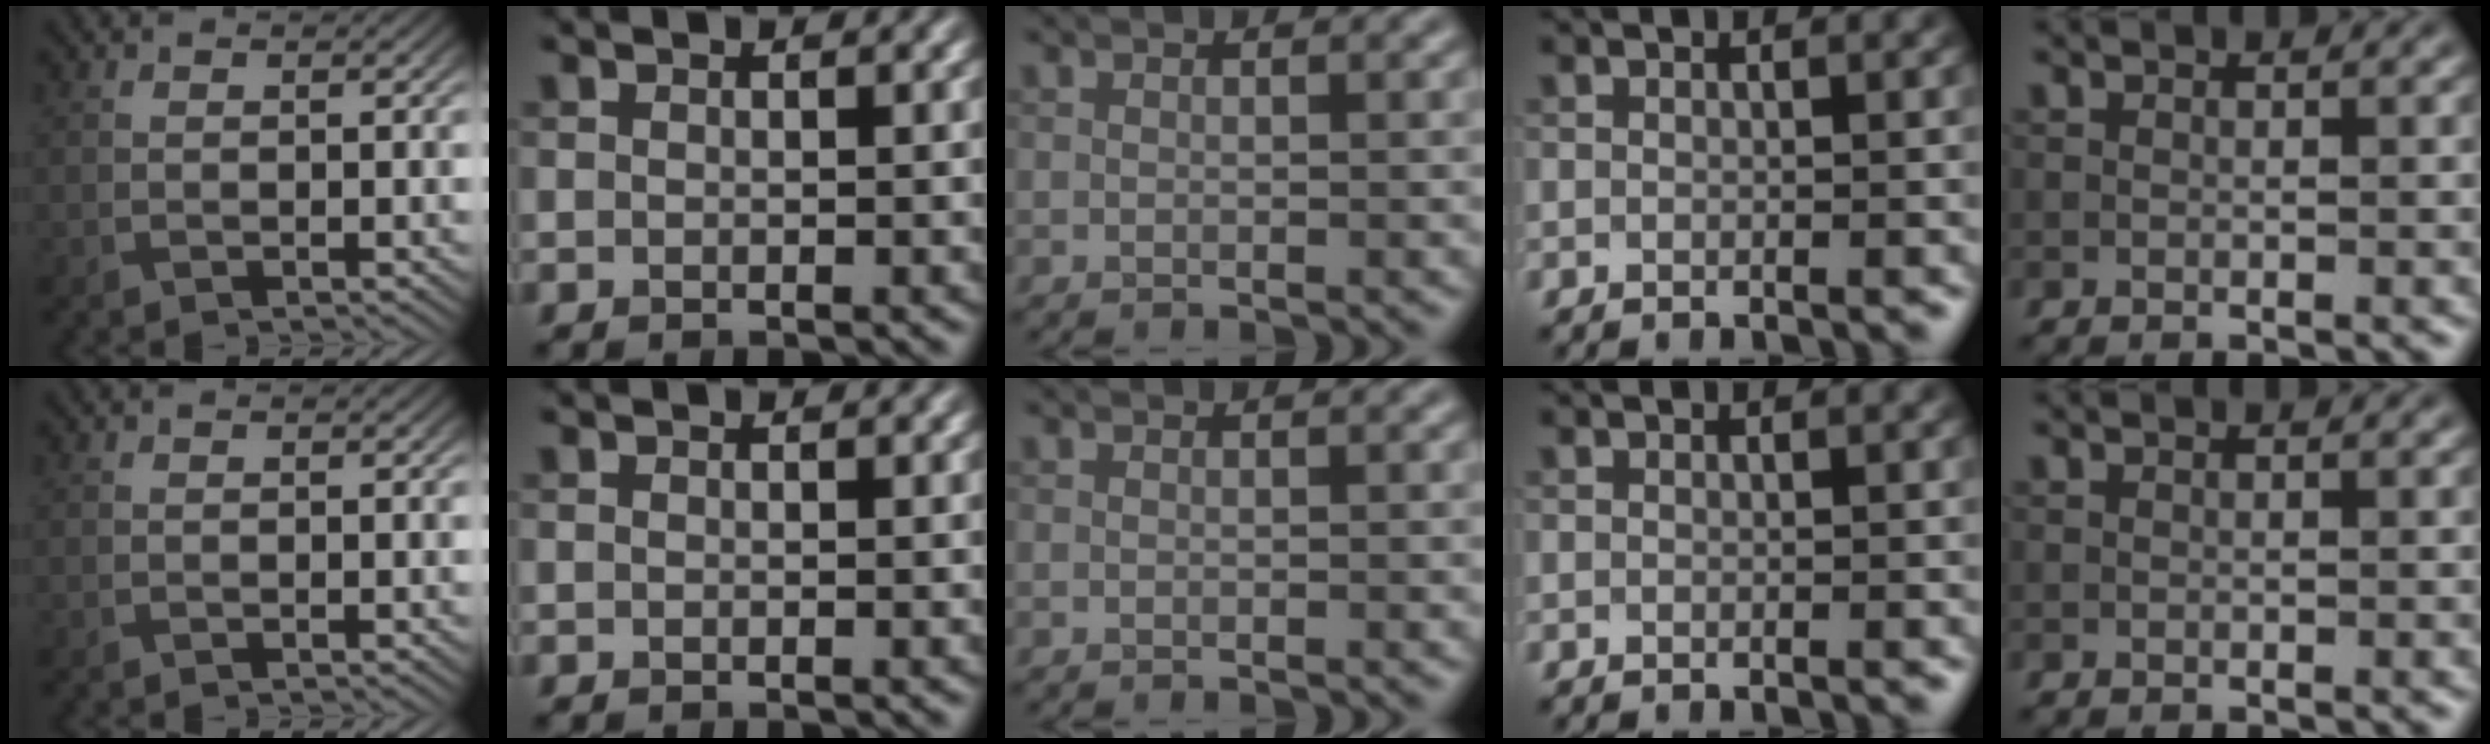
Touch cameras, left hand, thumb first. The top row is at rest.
{}